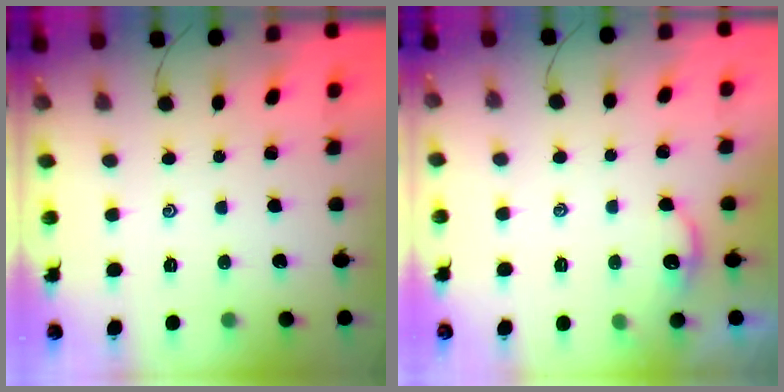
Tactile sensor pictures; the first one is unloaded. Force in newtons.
{"total": 2.6, "press": 2.6, "slide": 0.3}